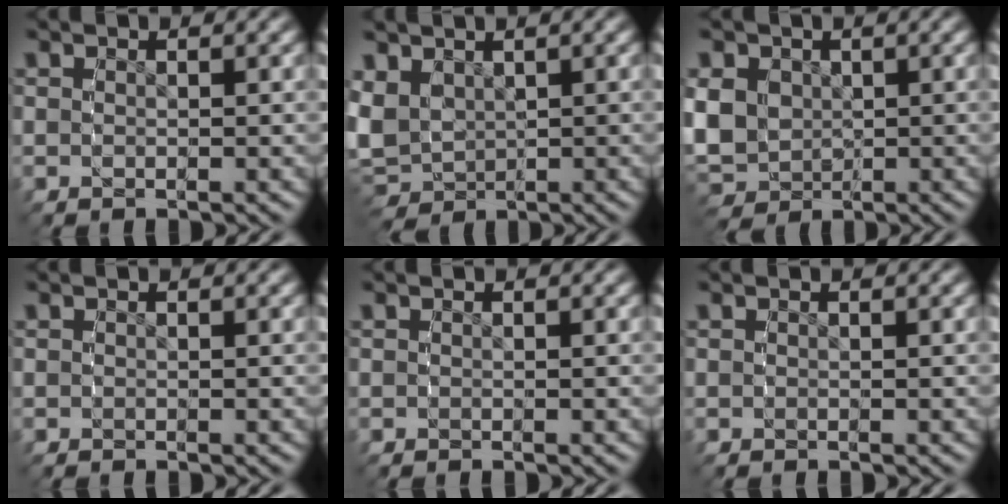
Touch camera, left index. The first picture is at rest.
{"total": 5.7, "force": [0.4, 5.0, 2.6], "torque": [-0.092, -0.027, 0.022]}
{"total": 6.7, "force": [-0.2, 6.0, 3.0], "torque": [-0.087, -0.027, 0.009]}
{"total": 0.0}
{"total": 0.0}
{"total": 0.0}